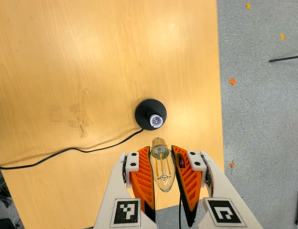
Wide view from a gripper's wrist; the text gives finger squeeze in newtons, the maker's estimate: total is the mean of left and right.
{"total": 21.5, "left": 23.5, "right": 19.5}